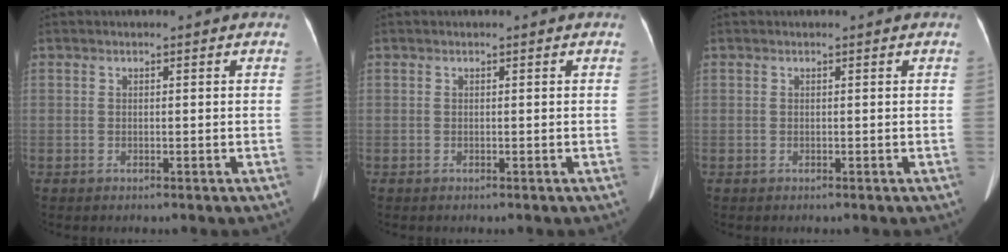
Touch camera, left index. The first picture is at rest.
{"total": 0.0}
{"total": 0.0}